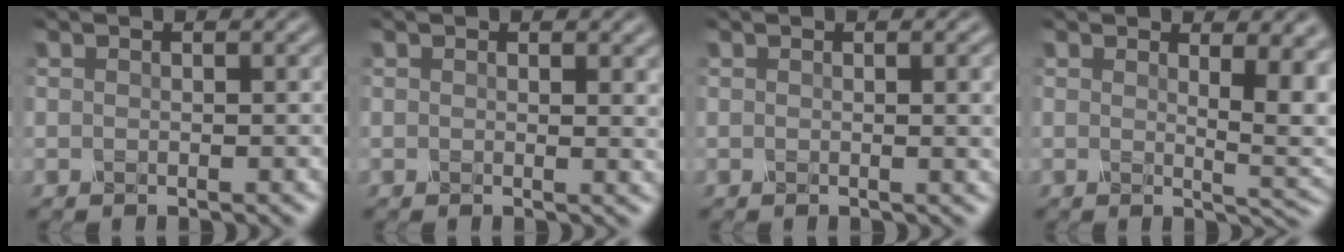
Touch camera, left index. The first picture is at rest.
{"total": 1.2, "force": [0.6, 0.3, 0.9], "torque": [-0.007, -0.004, 0.010]}
{"total": 1.8, "force": [0.3, 0.3, 1.7], "torque": [-0.019, -0.004, 0.006]}
{"total": 6.0, "force": [1.9, 2.4, 5.2], "torque": [-0.054, -0.009, 0.034]}